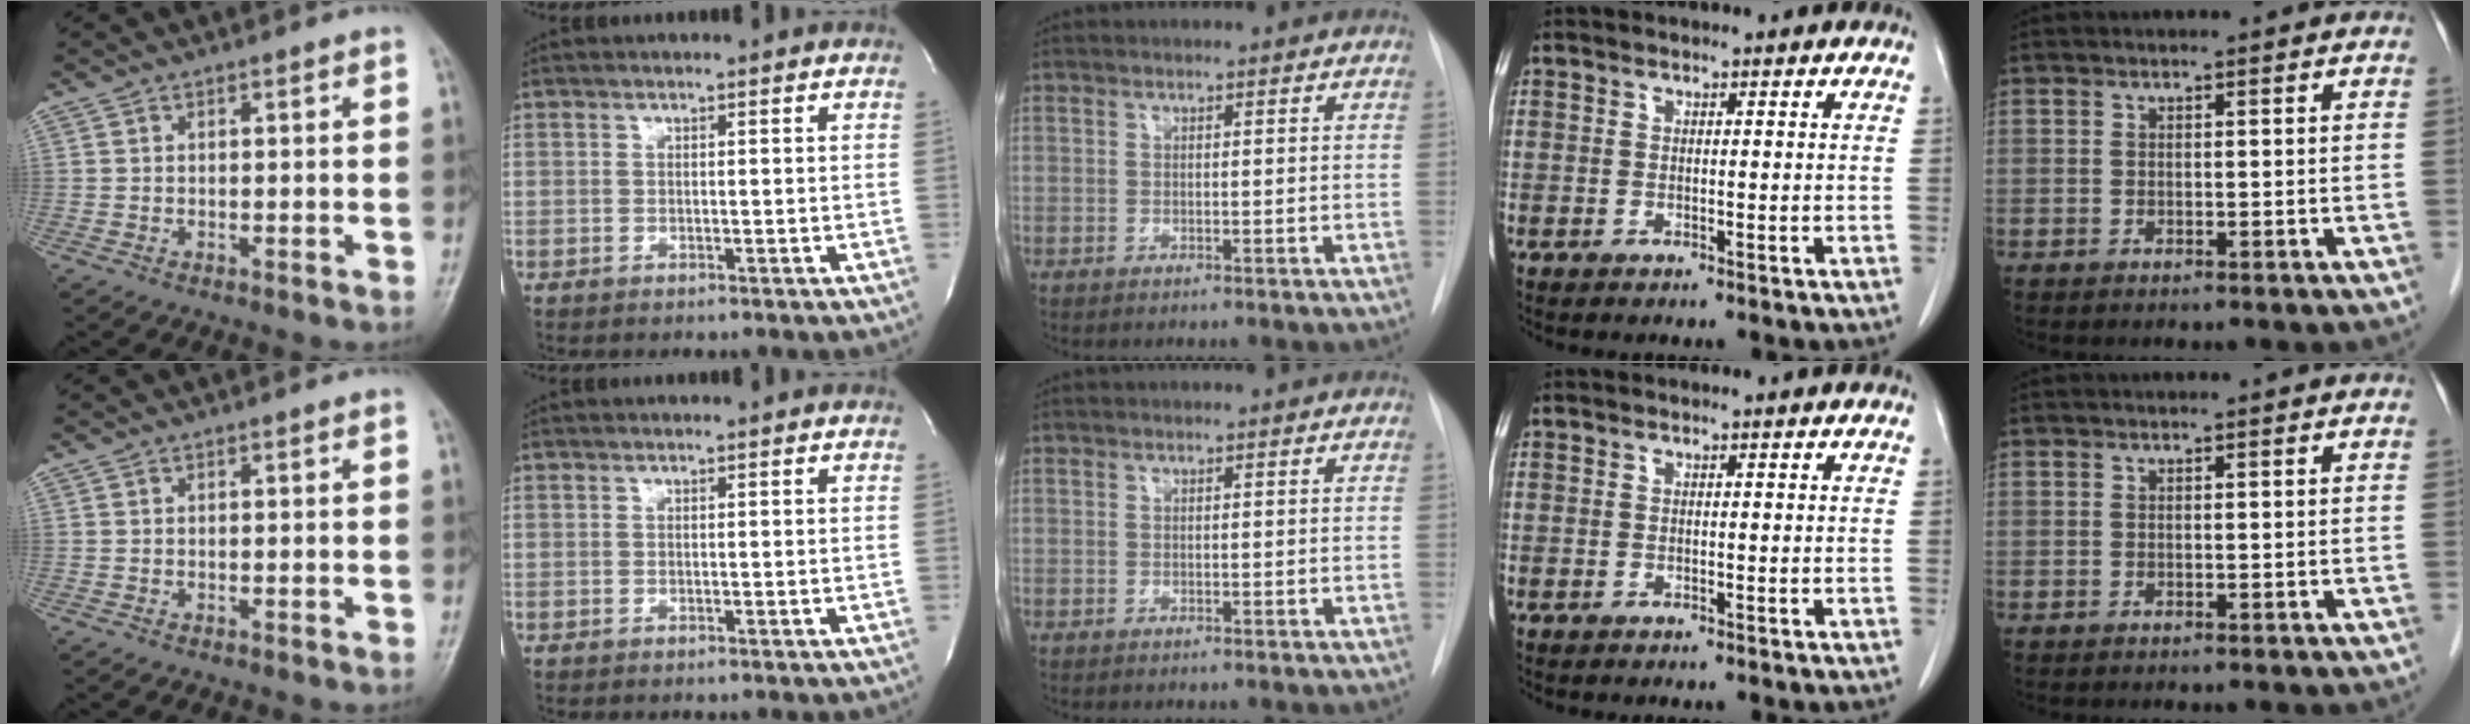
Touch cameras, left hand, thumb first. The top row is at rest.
{}